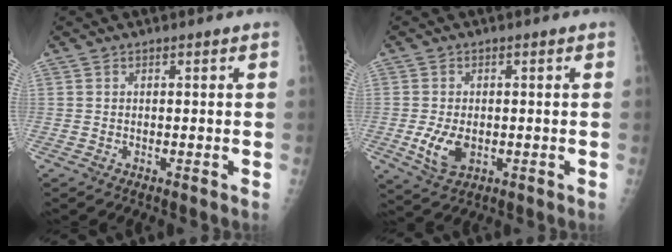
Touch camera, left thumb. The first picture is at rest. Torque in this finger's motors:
{"motor_torque": [-0.17, 0.25, 0.20, -0.05, 0.03]}